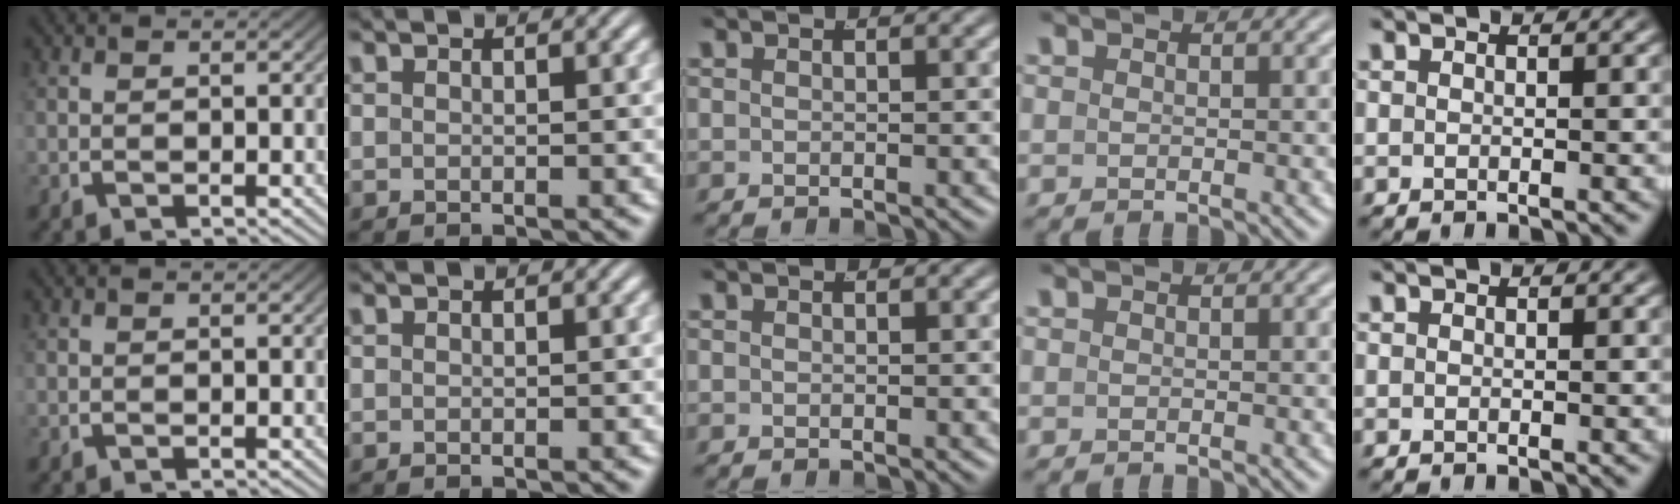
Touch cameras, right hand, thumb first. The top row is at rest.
{}